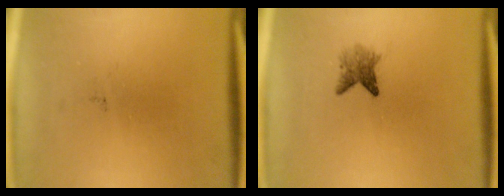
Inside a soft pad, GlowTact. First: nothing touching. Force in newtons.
{"total": 2.5}